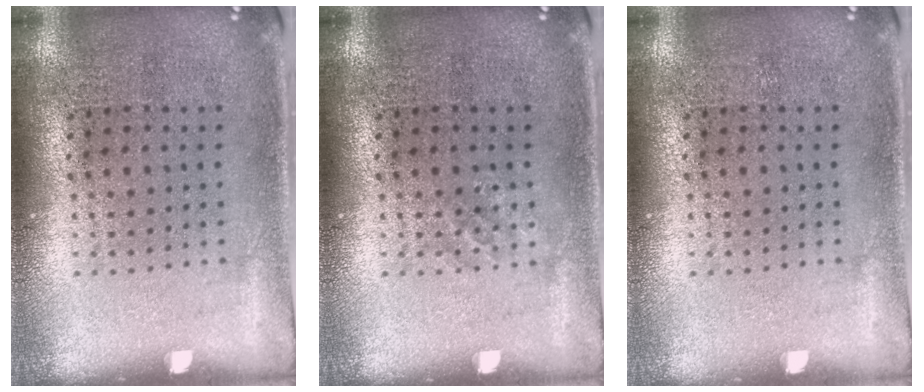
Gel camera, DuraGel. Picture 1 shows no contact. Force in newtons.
{"total": 0.8, "press": 0.8, "slide": 0.2}
{"total": 0.0}